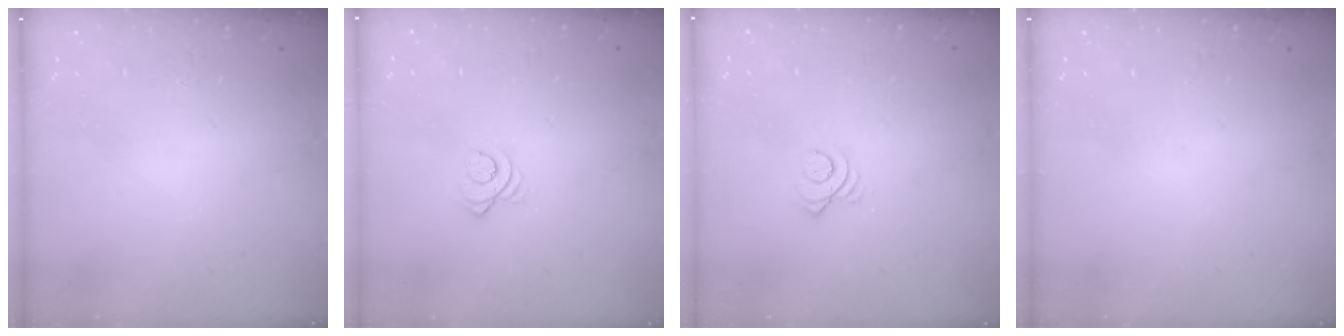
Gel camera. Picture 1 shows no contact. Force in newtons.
{"total": 3.3, "press": 3.3, "slide": 0.2}
{"total": 3.3, "press": 3.3, "slide": 0.4}
{"total": 0.0}